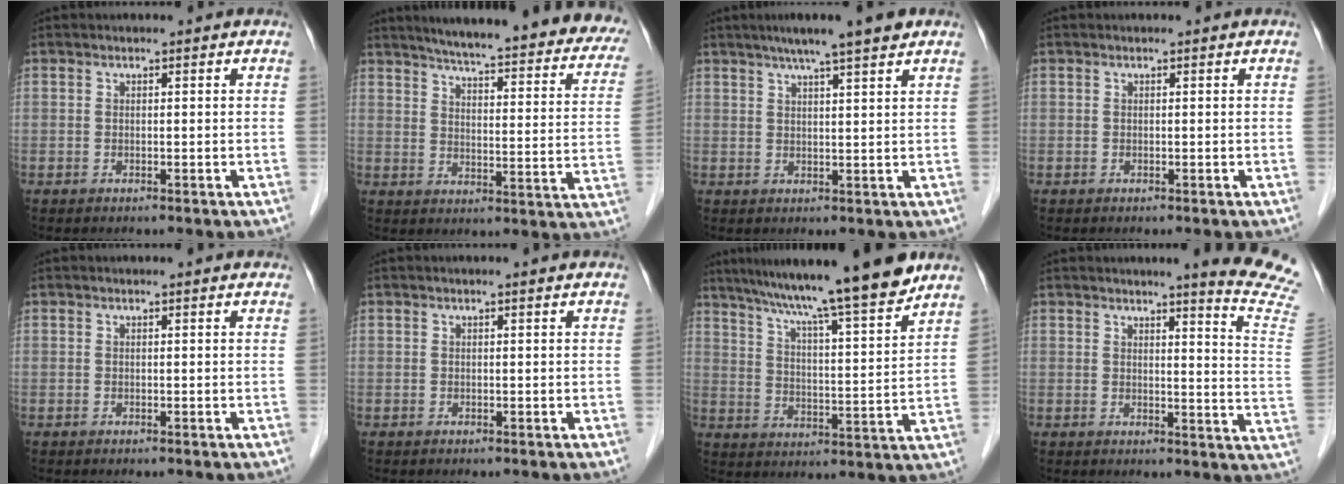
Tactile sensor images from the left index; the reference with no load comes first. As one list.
[{"total": 29.1, "force": [25.2, 4.3, 14.1], "torque": [-0.189, -0.055, 0.291]}, {"total": 7.9, "force": [5.9, -0.1, 5.3], "torque": [-0.080, 0.023, 0.086]}, {"total": 0.0}, {"total": 1.1, "force": [1.0, 0.2, 0.4], "torque": [-0.011, 0.003, 0.006]}, {"total": 0.7, "force": [0.6, -0.1, 0.4], "torque": [-0.010, 0.006, 0.013]}, {"total": 17.7, "force": [14.6, -0.5, 10.0], "torque": [-0.156, 0.005, 0.222]}, {"total": 11.8, "force": [10.5, -1.7, 5.1], "torque": [-0.057, -0.095, 0.096]}]